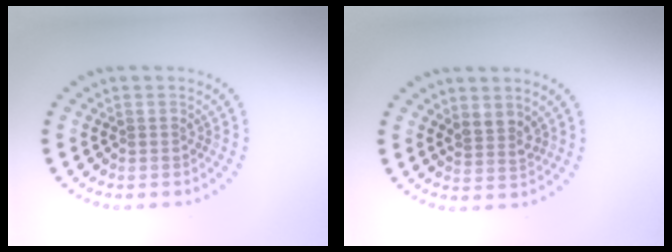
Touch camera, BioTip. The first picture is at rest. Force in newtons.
{"total": 1.8, "press": 1.4, "slide": 1.2}